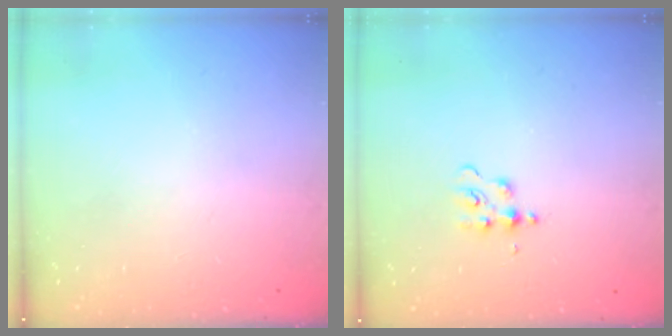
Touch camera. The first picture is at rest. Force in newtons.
{"total": 4.0, "press": 3.9, "slide": 0.5}